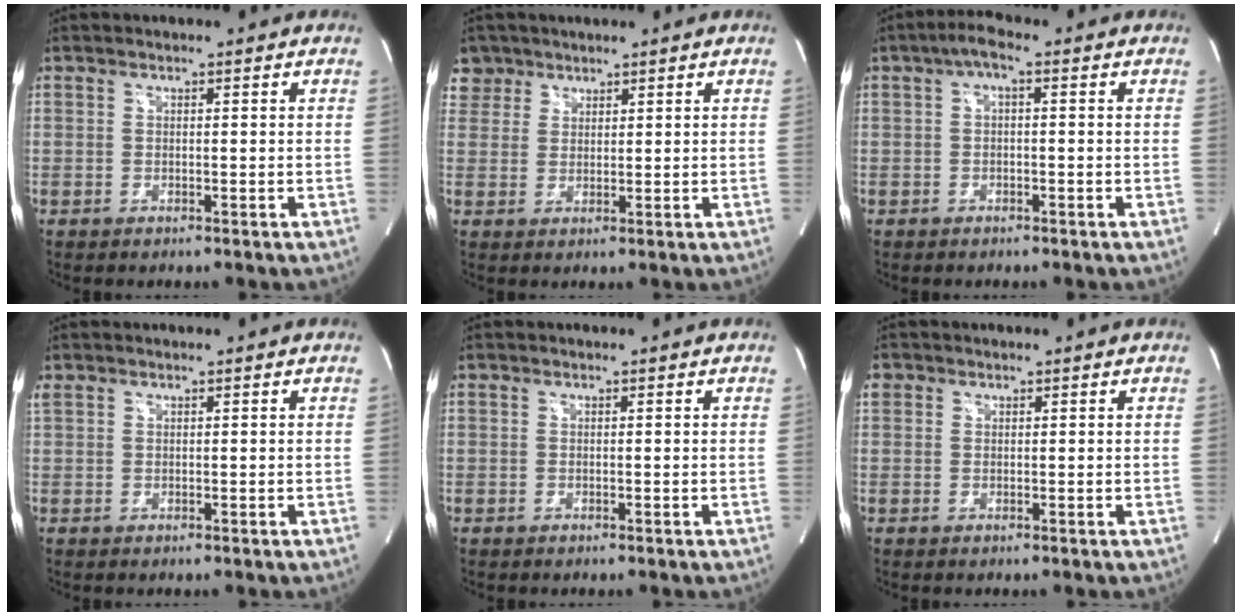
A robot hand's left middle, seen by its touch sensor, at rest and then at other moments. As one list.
[{"total": 4.2, "force": [2.9, 3.0, -0.6], "torque": [0.019, 0.008, 0.057]}, {"total": 2.9, "force": [0.6, 0.9, 2.7], "torque": [-0.047, 0.011, 0.007]}, {"total": 0.8, "force": [0.6, 0.5, 0.1], "torque": [-0.013, 0.018, 0.019]}, {"total": 0.0}, {"total": 1.6, "force": [0.7, 1.4, 0.1], "torque": [0.001, 0.012, 0.013]}]